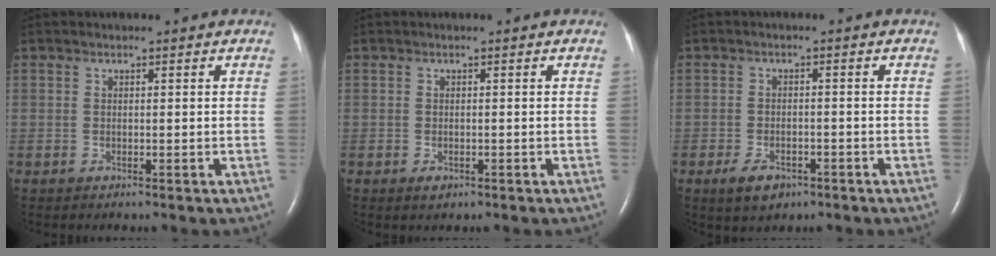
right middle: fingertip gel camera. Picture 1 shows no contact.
{"total": 1.1, "force": [-0.6, 0.6, 0.7], "torque": [-0.012, -0.001, -0.003]}
{"total": 4.0, "force": [-2.4, 2.2, 2.4], "torque": [-0.049, -0.003, -0.033]}